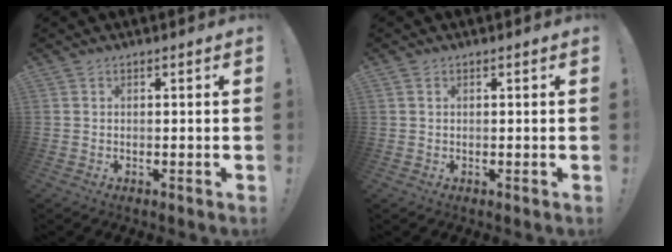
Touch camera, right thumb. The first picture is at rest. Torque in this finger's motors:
{"motor_torque": [0.13, -0.07, 0.09, -0.08, 0.10]}